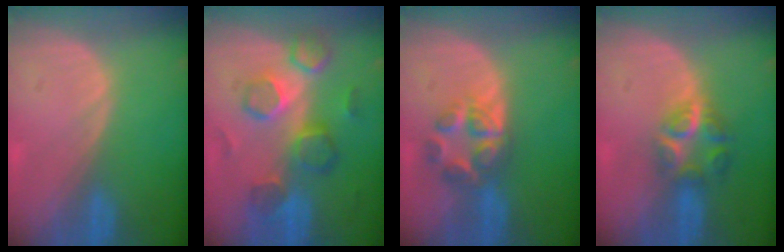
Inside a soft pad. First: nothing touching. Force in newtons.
{"total": 8.7, "press": 8.4, "slide": 2.2}
{"total": 6.4, "press": 5.6, "slide": 3.1}
{"total": 5.9, "press": 5.4, "slide": 2.5}